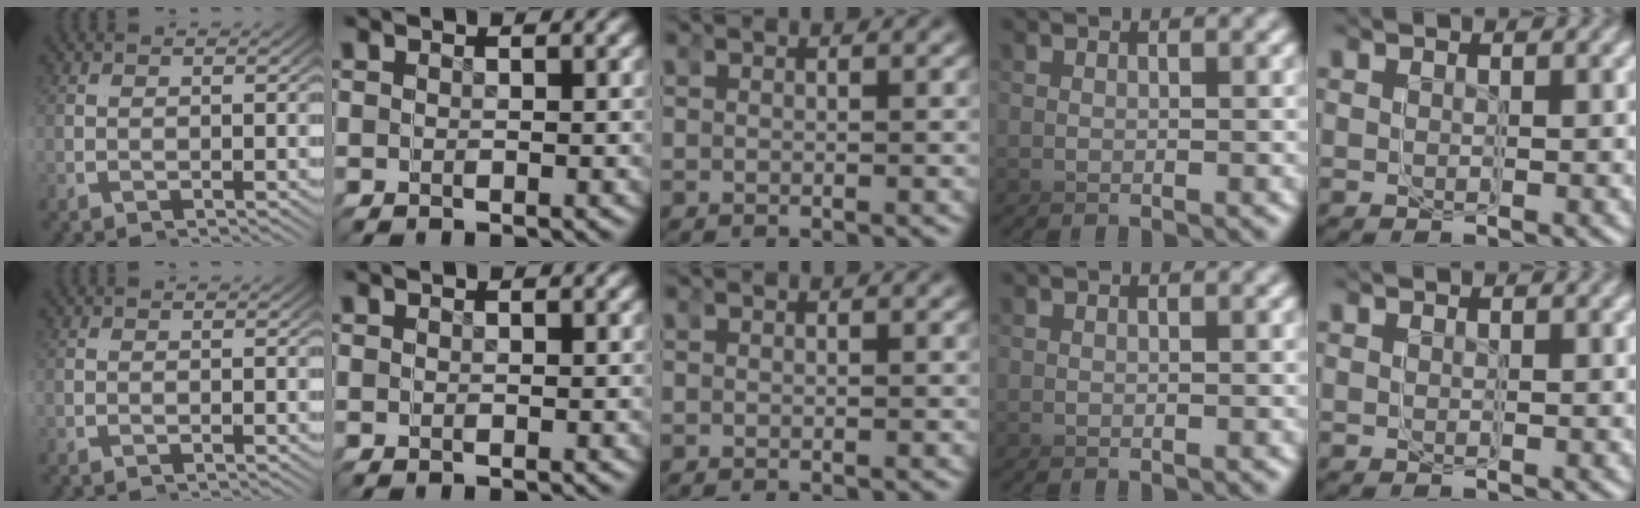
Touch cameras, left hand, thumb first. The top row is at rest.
{}